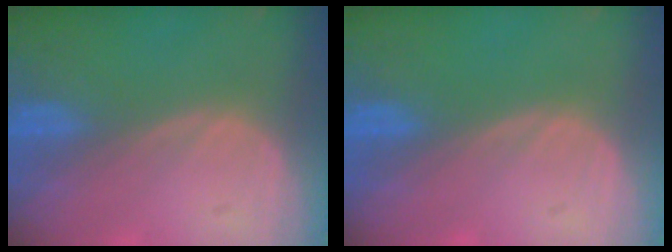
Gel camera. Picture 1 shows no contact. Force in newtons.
{"total": 0.0}